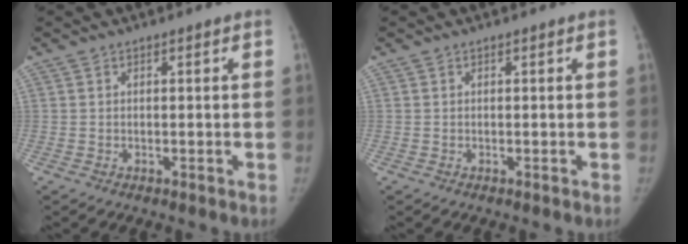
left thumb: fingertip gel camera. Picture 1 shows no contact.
{"total": 0.0}